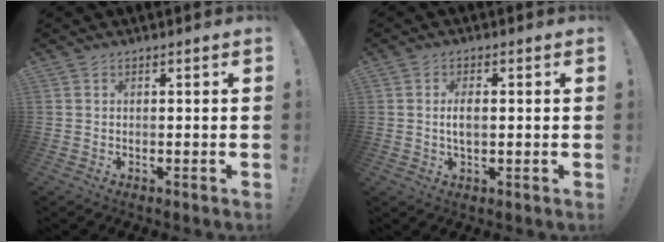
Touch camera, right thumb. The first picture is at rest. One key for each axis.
{"total": 3.7, "fx": -0.1, "fy": 1.6, "fz": 3.3, "tx": -0.060, "ty": -0.001, "tz": -0.007}